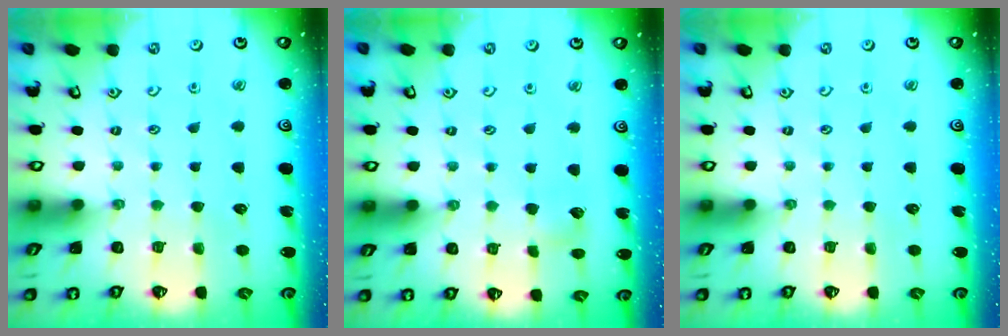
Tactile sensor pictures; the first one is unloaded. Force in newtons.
{"total": 4.4, "press": 4.3, "slide": 0.6}
{"total": 0.0}